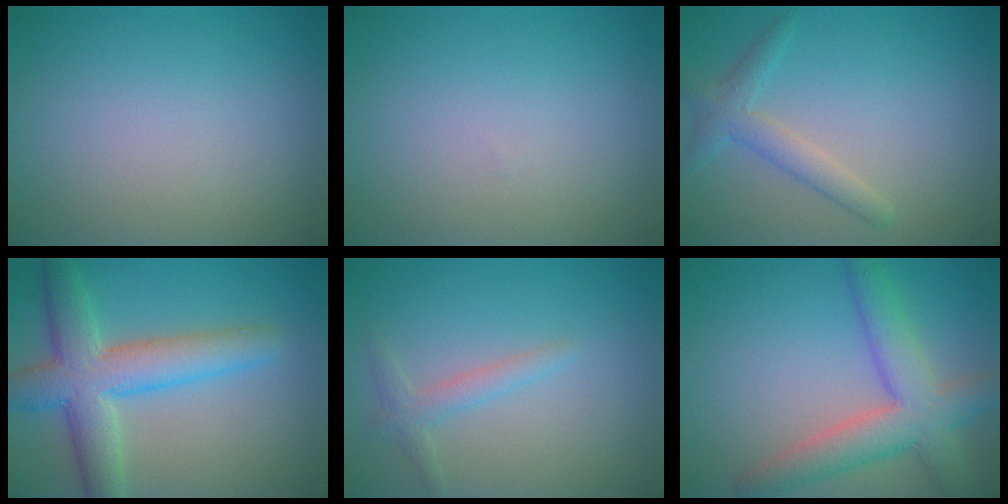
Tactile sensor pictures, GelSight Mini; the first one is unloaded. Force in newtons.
{"total": 0.0}
{"total": 2.4, "press": 2.4, "slide": 0.2}
{"total": 7.1, "press": 7.0, "slide": 0.3}
{"total": 1.7, "press": 1.7, "slide": 0.1}
{"total": 6.1, "press": 6.0, "slide": 0.6}